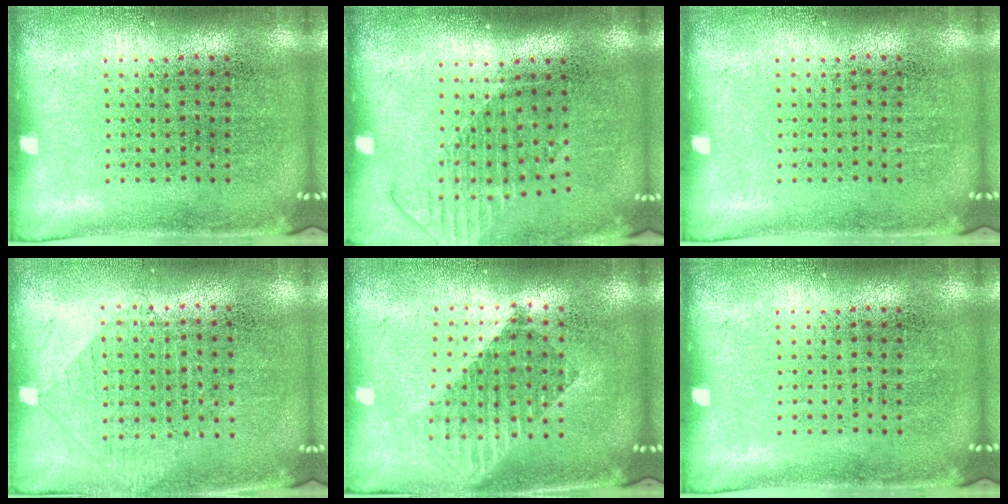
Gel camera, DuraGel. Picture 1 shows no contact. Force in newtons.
{"total": 1.6, "press": 1.2, "slide": 1.0}
{"total": 0.0}
{"total": 0.9, "press": 0.9, "slide": 0.3}
{"total": 1.6, "press": 1.4, "slide": 0.9}
{"total": 0.0}